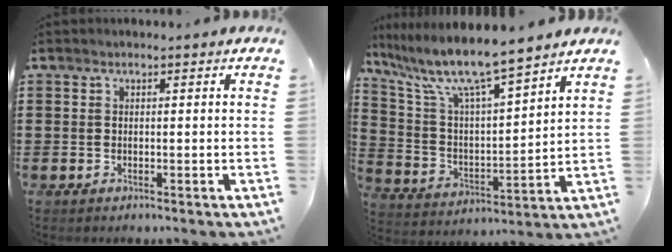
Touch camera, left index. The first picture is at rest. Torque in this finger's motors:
{"motor_torque": [1.11, -1.03, 0.43, 0.21]}